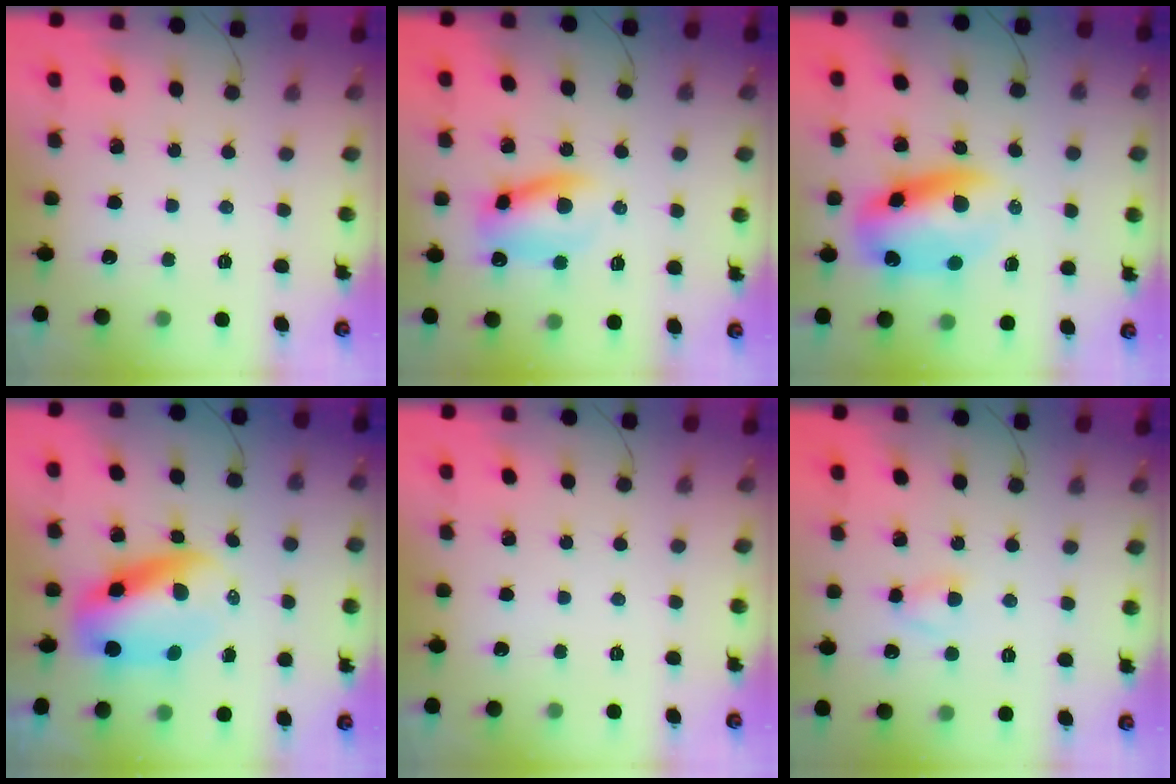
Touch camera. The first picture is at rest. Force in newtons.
{"total": 12.0, "press": 11.9, "slide": 1.8}
{"total": 11.8, "press": 11.5, "slide": 2.6}
{"total": 9.2, "press": 8.9, "slide": 2.4}
{"total": 0.0}
{"total": 3.1, "press": 3.0, "slide": 0.8}